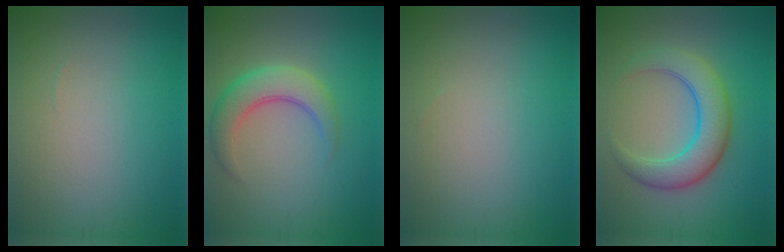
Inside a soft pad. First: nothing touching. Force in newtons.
{"total": 4.7, "press": 4.7, "slide": 0.2}
{"total": 0.0}
{"total": 5.6, "press": 5.6, "slide": 0.2}